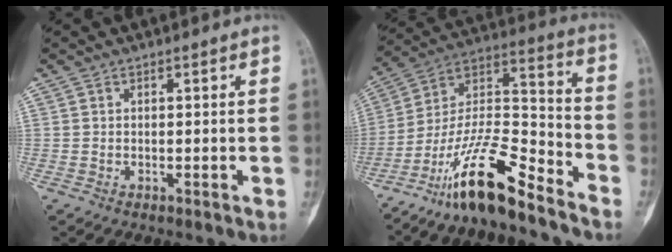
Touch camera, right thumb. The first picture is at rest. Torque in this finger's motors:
{"motor_torque": [0.45, 0.25, 1.47, -1.30, 0.12]}